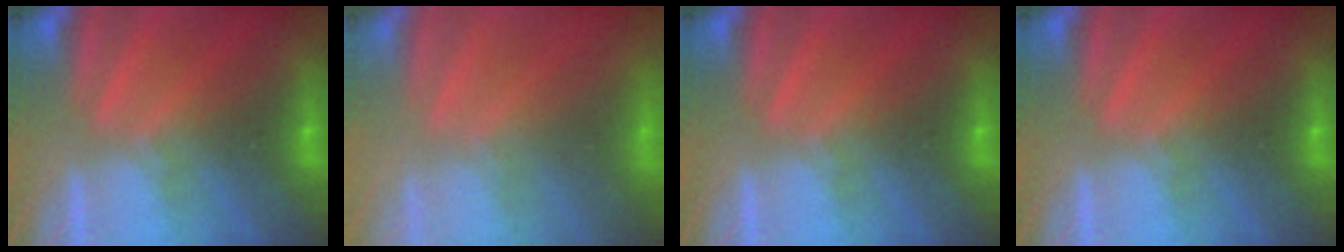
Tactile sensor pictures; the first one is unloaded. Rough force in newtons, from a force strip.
{"total": 6.7}
{"total": 0.0}
{"total": 0.0}